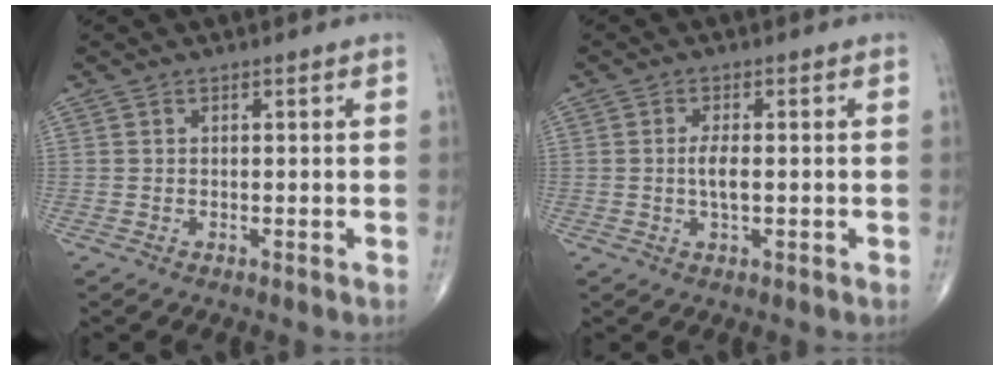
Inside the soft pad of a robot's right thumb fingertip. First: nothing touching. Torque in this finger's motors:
{"motor_torque": [1.57, 3.11, 1.03, 0.25, 0.26]}